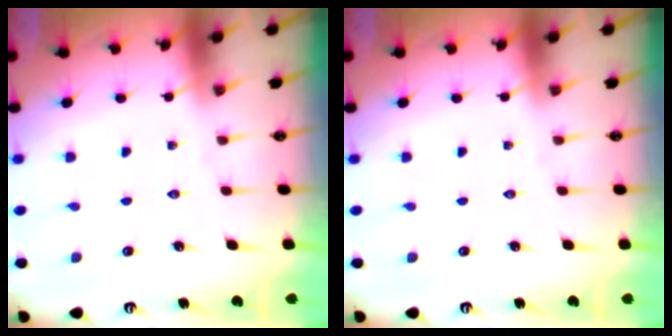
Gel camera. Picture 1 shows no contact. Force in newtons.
{"total": 0.0}